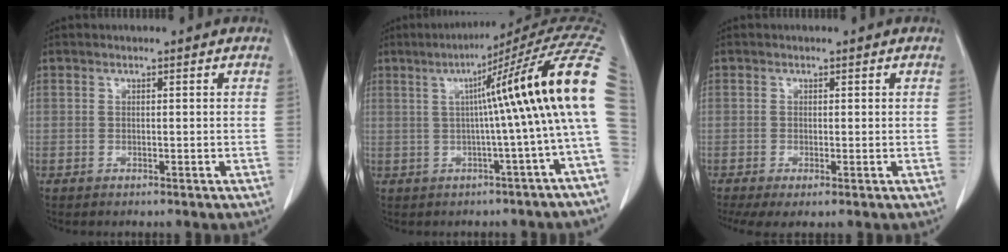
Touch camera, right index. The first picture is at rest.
{"total": 14.7, "force": [1.5, -2.1, 14.5], "torque": [-0.175, 0.036, 0.012]}
{"total": 3.8, "force": [-1.8, 1.2, 3.2], "torque": [-0.058, -0.011, -0.030]}